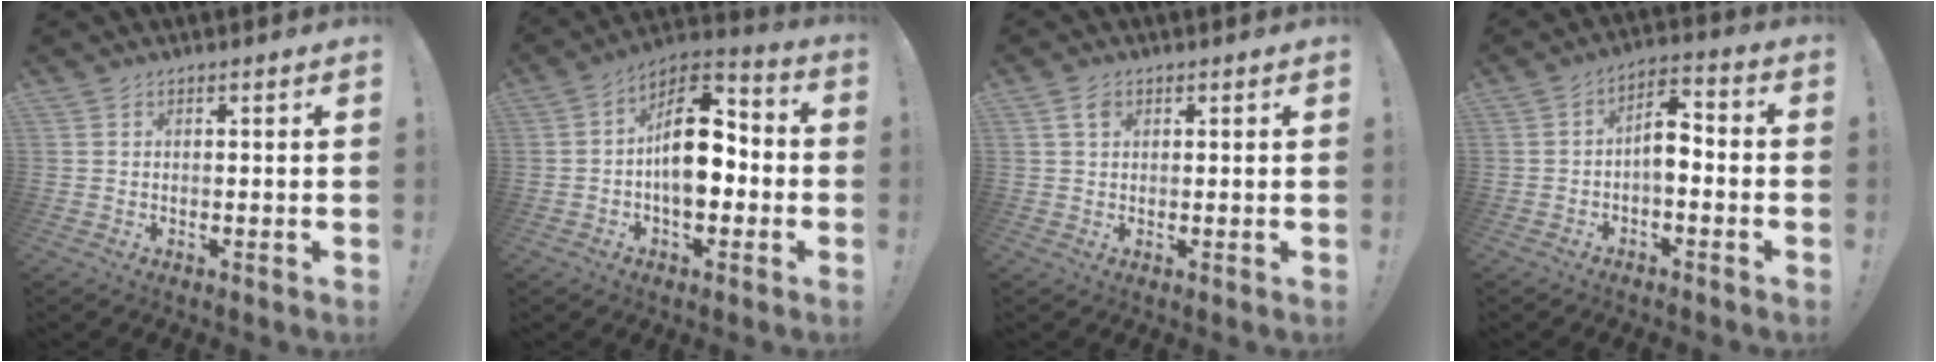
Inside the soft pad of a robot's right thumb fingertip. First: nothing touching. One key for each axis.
{"total": 15.3, "fx": -1.0, "fy": 9.4, "fz": 12.0, "tx": -0.184, "ty": 0.016, "tz": -0.017}
{"total": 2.8, "fx": 1.3, "fy": 1.5, "fz": 2.0, "tx": -0.030, "ty": -0.001, "tz": 0.021}
{"total": 6.8, "fx": -1.8, "fy": 3.8, "fz": 5.3, "tx": -0.095, "ty": 0.011, "tz": -0.032}